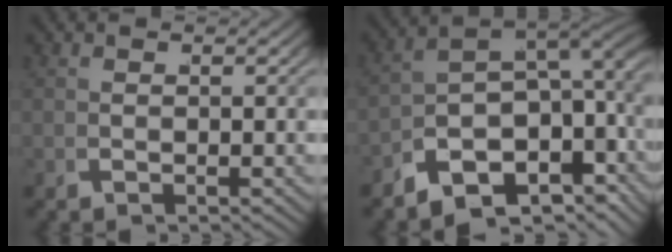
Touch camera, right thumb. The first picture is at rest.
{"total": 16.0, "force": [-0.9, 10.7, 11.8], "torque": [-0.179, -0.003, -0.039]}